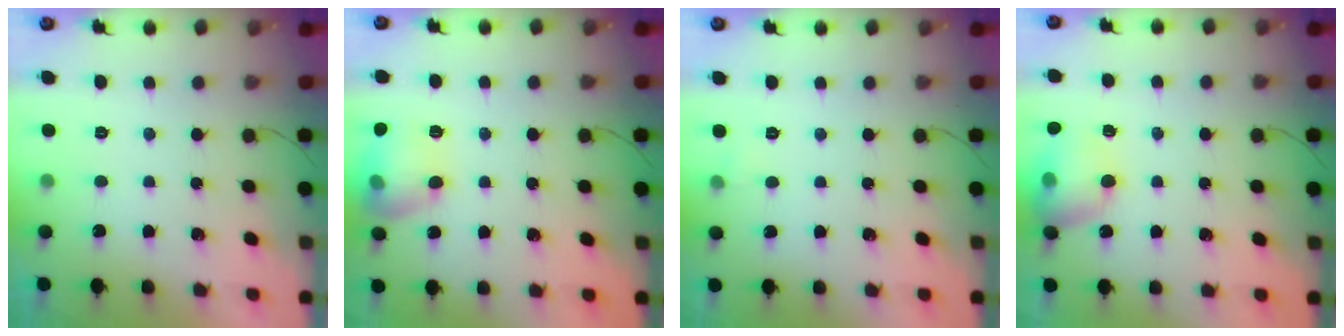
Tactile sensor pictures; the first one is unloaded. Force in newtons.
{"total": 12.8, "press": 12.7, "slide": 1.1}
{"total": 2.5, "press": 2.3, "slide": 1.1}
{"total": 13.0, "press": 12.9, "slide": 2.0}